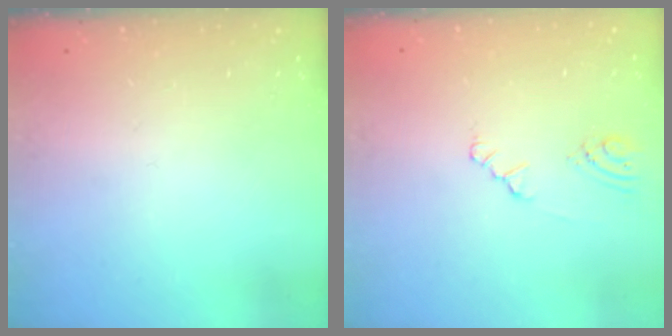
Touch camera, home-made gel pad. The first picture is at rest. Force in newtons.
{"total": 2.5, "press": 2.5, "slide": 0.4}